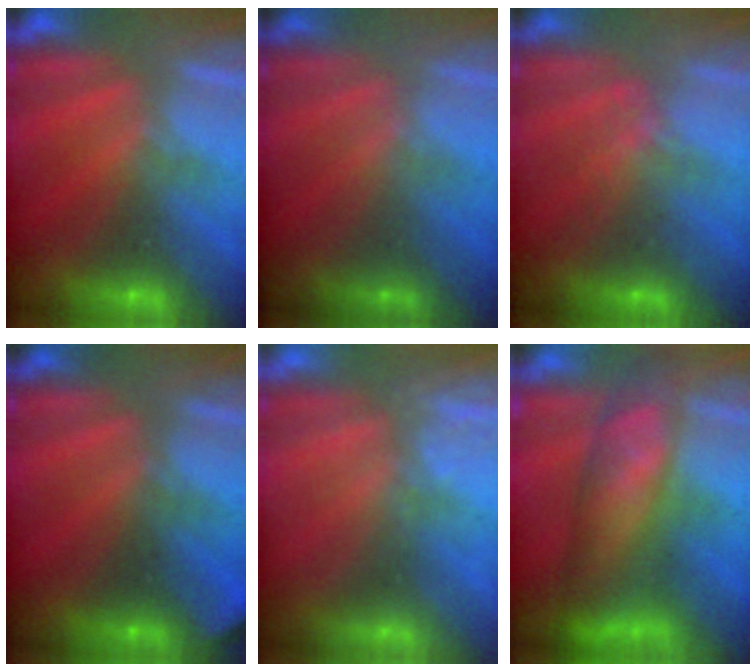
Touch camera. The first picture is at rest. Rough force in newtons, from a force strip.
{"total": 1.6}
{"total": 1.3}
{"total": 2.1}
{"total": 2.6}
{"total": 7.9}